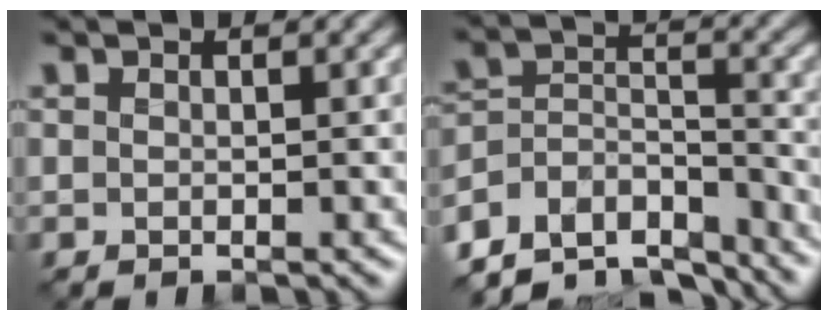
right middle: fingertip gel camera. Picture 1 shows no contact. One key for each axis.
{"total": 9.1, "fx": -7.8, "fy": 3.6, "fz": 3.0, "tx": -0.058, "ty": 0.015, "tz": -0.127}